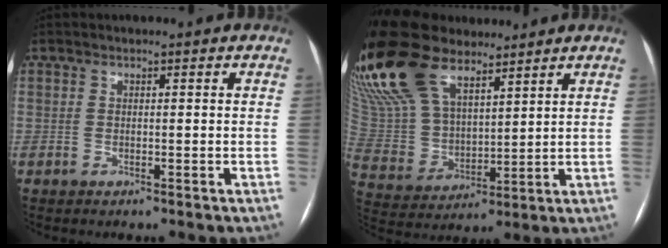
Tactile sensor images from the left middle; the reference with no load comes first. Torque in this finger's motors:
{"motor_torque": [0.71, 0.00, 1.05, 0.21]}